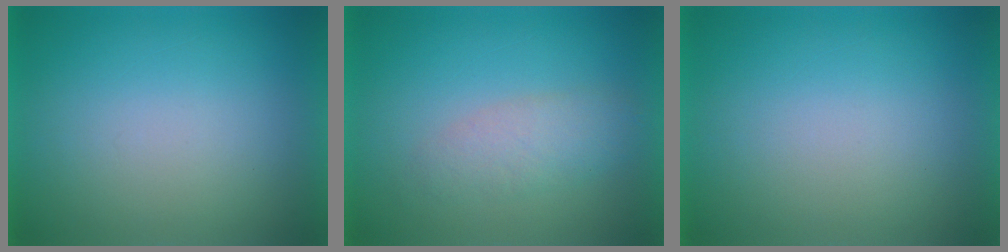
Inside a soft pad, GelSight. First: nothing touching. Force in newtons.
{"total": 2.9}
{"total": 0.0}